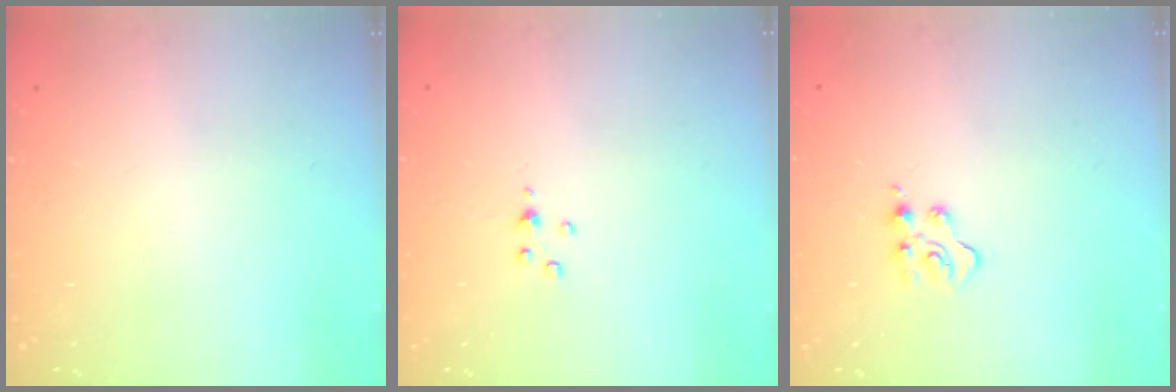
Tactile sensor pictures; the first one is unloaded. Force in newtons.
{"total": 2.9, "press": 2.8, "slide": 0.4}
{"total": 4.2, "press": 4.2, "slide": 0.4}